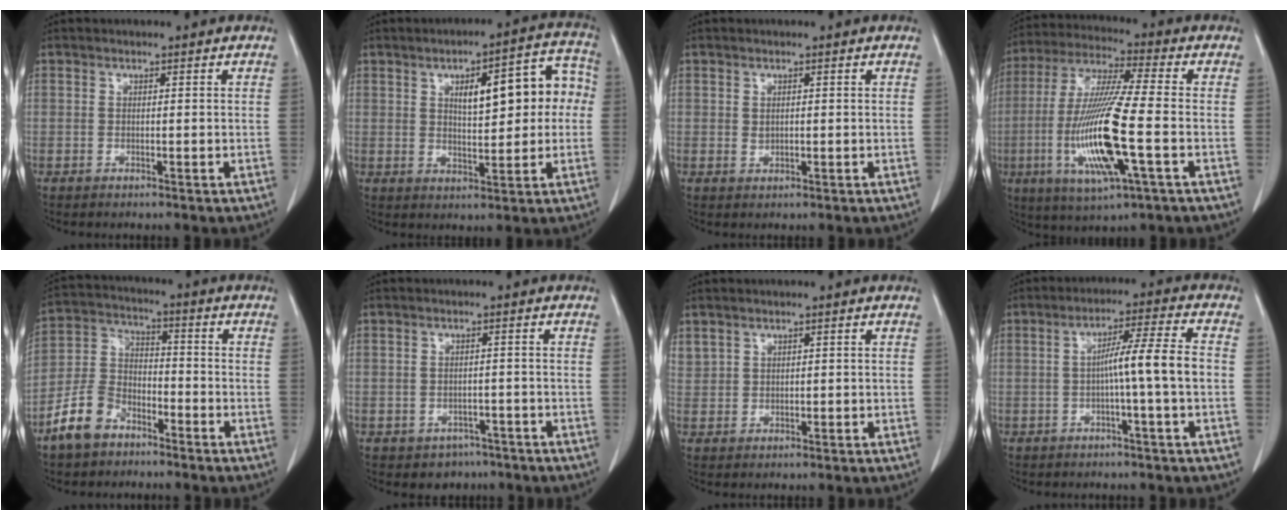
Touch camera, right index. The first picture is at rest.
{"total": 12.1, "force": [2.0, 4.3, 11.2], "torque": [-0.141, 0.039, 0.030]}
{"total": 0.9, "force": [0.2, 0.7, 0.6], "torque": [-0.010, -0.002, 0.007]}
{"total": 16.7, "force": [-3.9, 1.2, 16.2], "torque": [-0.339, -0.017, -0.072]}
{"total": 8.6, "force": [-5.8, 5.1, 3.7], "torque": [-0.092, 0.011, -0.115]}
{"total": 3.4, "force": [-2.3, 2.5, 0.4], "torque": [-0.002, 0.011, -0.026]}
{"total": 2.2, "force": [1.5, 1.6, 0.6], "torque": [-0.014, 0.012, 0.040]}
{"total": 7.3, "force": [-1.0, -1.0, 7.1], "torque": [-0.118, 0.015, -0.016]}